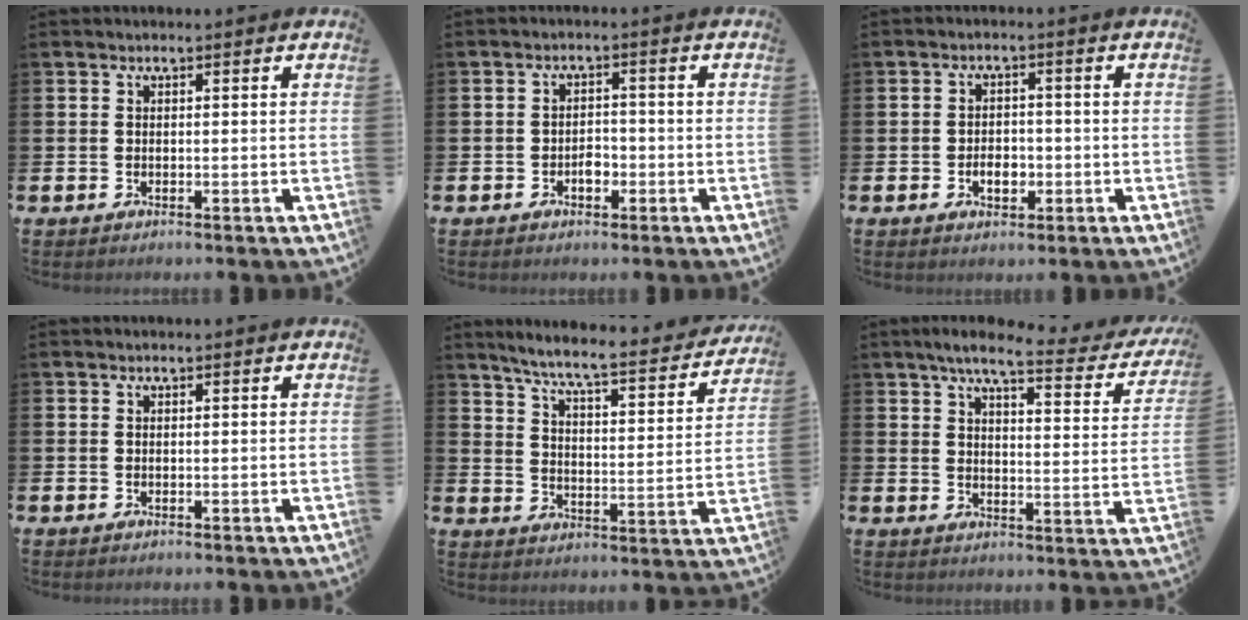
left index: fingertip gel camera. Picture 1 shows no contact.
{"total": 2.1, "force": [-0.9, 1.4, 1.3], "torque": [-0.023, 0.004, -0.020]}
{"total": 3.1, "force": [-0.9, 2.1, 2.1], "torque": [-0.022, -0.005, -0.022]}
{"total": 0.0}
{"total": 6.9, "force": [6.1, 0.4, 3.1], "torque": [-0.080, -0.049, 0.096]}
{"total": 6.6, "force": [5.4, 1.2, 3.6], "torque": [-0.069, -0.031, 0.084]}